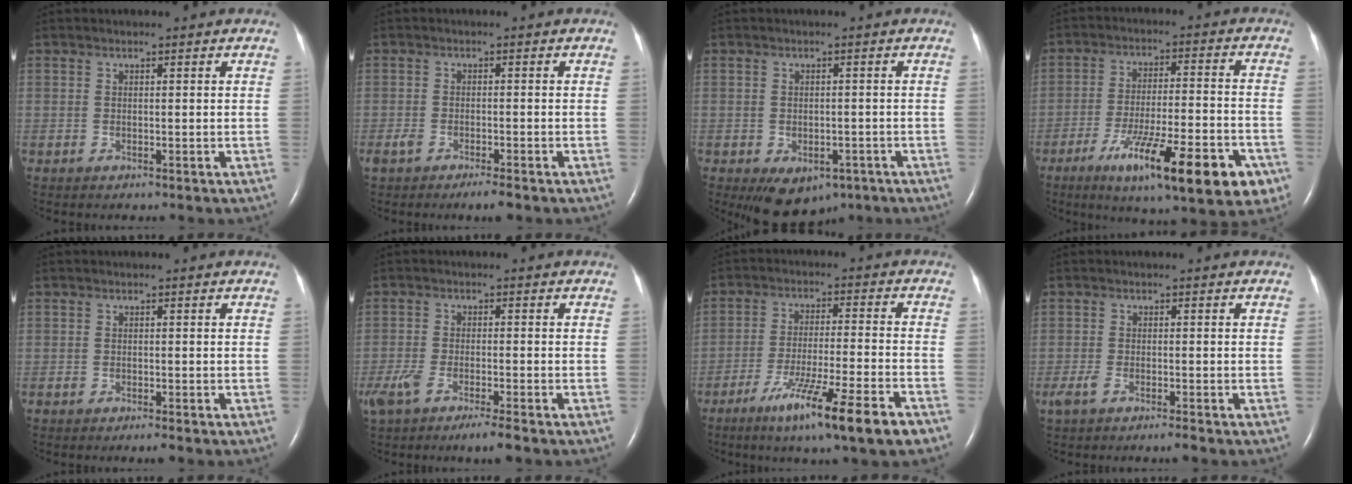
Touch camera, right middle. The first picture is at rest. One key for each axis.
{"total": 3.5, "fx": -2.4, "fy": 0.6, "fz": 2.4, "tx": -0.046, "ty": -0.006, "tz": -0.041}
{"total": 7.1, "fx": -4.2, "fy": 4.4, "fz": 3.6, "tx": -0.049, "ty": 0.001, "tz": -0.050}
{"total": 18.6, "fx": -9.7, "fy": 3.2, "fz": 15.5, "tx": -0.193, "ty": -0.016, "tz": -0.142}
{"total": 1.3, "fx": -1.0, "fy": 0.1, "fz": 0.8, "tx": -0.019, "ty": -0.004, "tz": -0.016}
{"total": 7.0, "fx": -4.7, "fy": 0.9, "fz": 5.1, "tx": -0.098, "ty": -0.013, "tz": -0.081}
{"total": 13.9, "fx": -8.6, "fy": -0.5, "fz": 10.9, "tx": -0.180, "ty": -0.040, "tz": -0.138}
{"total": 2.9, "fx": -2.0, "fy": 0.4, "fz": 2.1, "tx": -0.048, "ty": -0.006, "tz": -0.040}